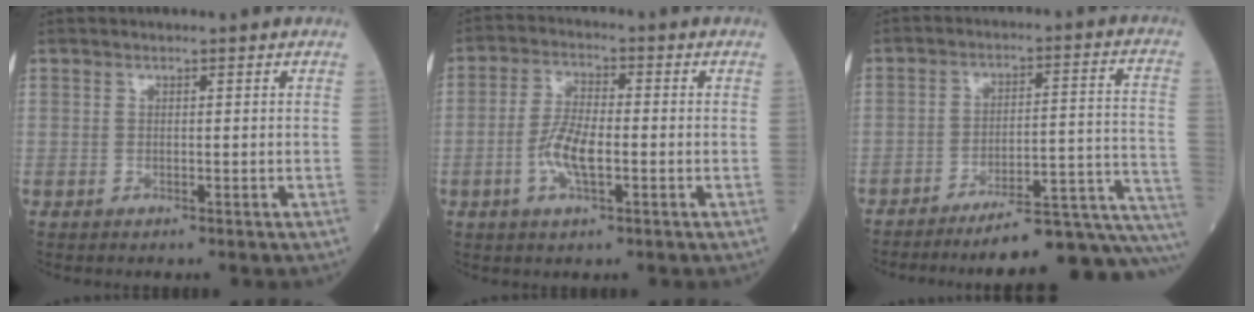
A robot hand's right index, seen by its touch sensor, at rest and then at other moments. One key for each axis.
{"total": 6.4, "fx": -1.7, "fy": 1.9, "fz": 5.9, "tx": -0.125, "ty": 0.002, "tz": -0.035}
{"total": 20.3, "fx": -17.9, "fy": -0.1, "fz": 9.6, "tx": -0.052, "ty": 0.023, "tz": -0.244}